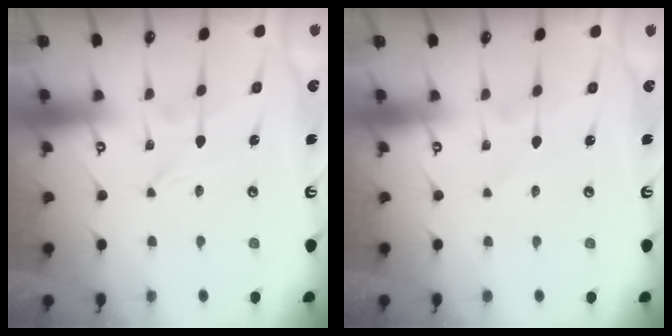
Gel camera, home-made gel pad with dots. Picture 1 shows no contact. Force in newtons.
{"total": 0.9, "press": 0.9, "slide": 0.2}